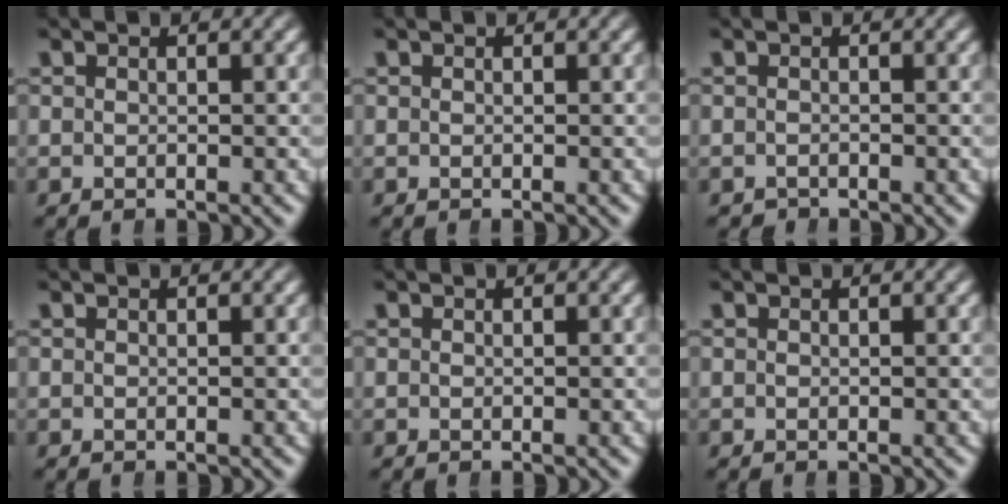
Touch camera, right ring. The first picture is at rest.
{"total": 0.0}
{"total": 1.2, "force": [-1.1, -0.1, -0.3], "torque": [0.012, -0.008, -0.015]}
{"total": 0.0}
{"total": 0.0}
{"total": 0.0}